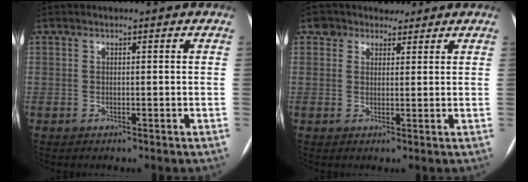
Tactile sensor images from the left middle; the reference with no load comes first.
{"total": 3.5, "force": [2.5, 2.4, 0.1], "torque": [0.003, 0.012, 0.036]}